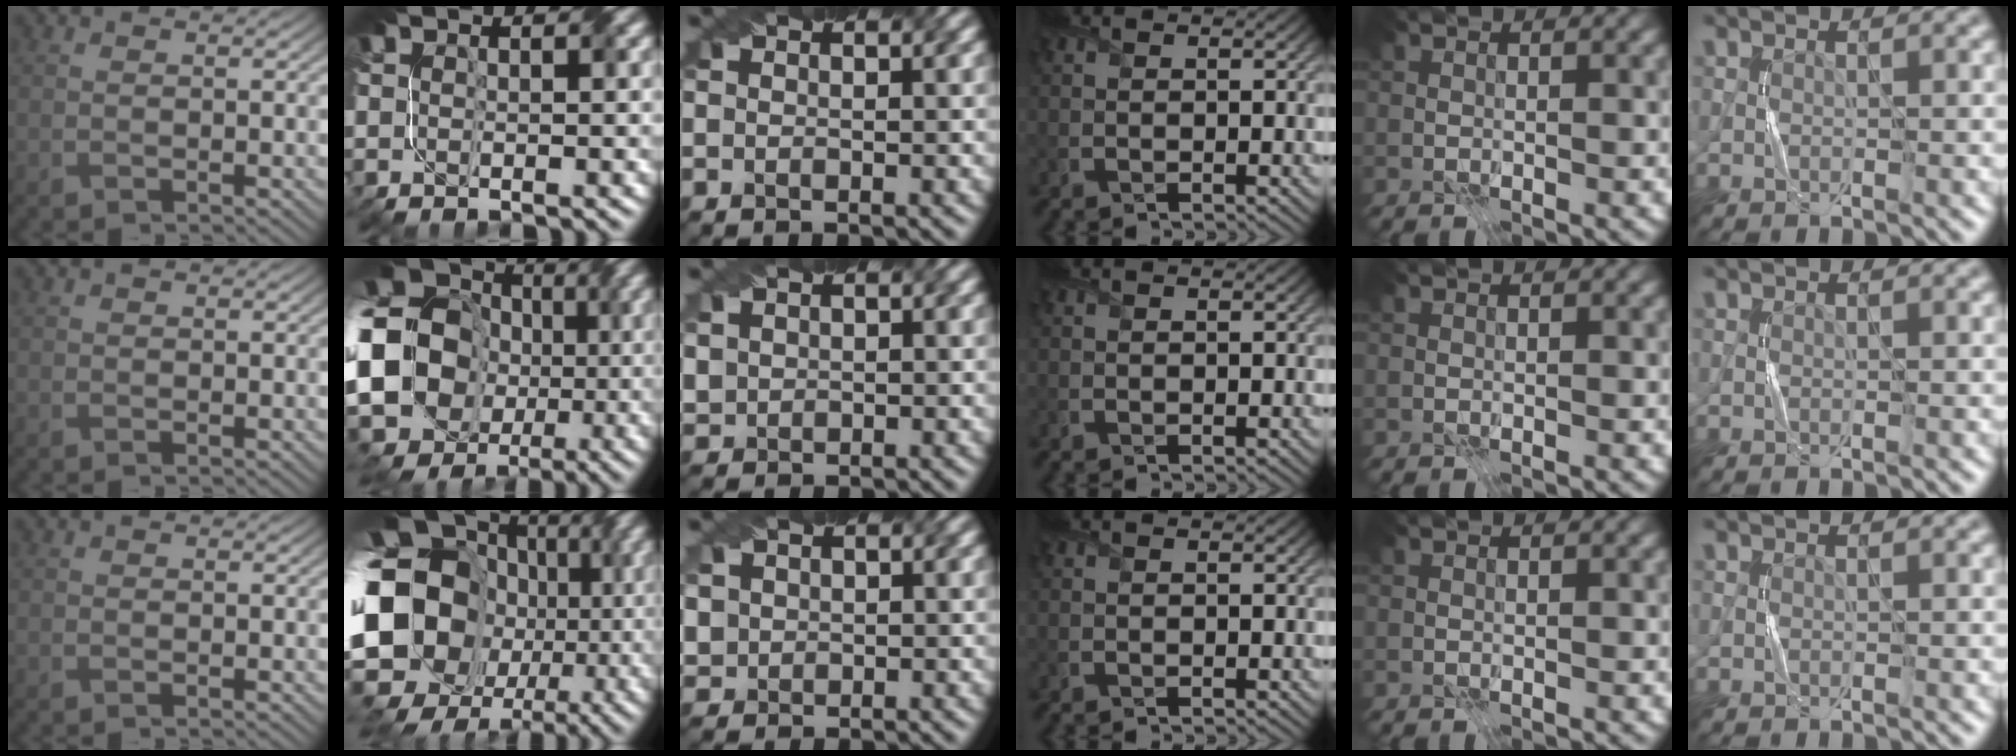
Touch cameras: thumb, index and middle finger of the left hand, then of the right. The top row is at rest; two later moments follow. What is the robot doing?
{"motion": "fold", "object": "paper"}